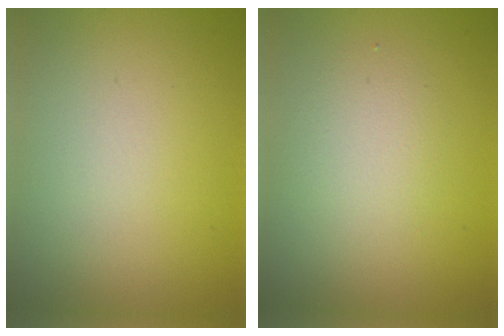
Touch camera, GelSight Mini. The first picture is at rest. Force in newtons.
{"total": 2.0, "press": 2.0, "slide": 0.1}